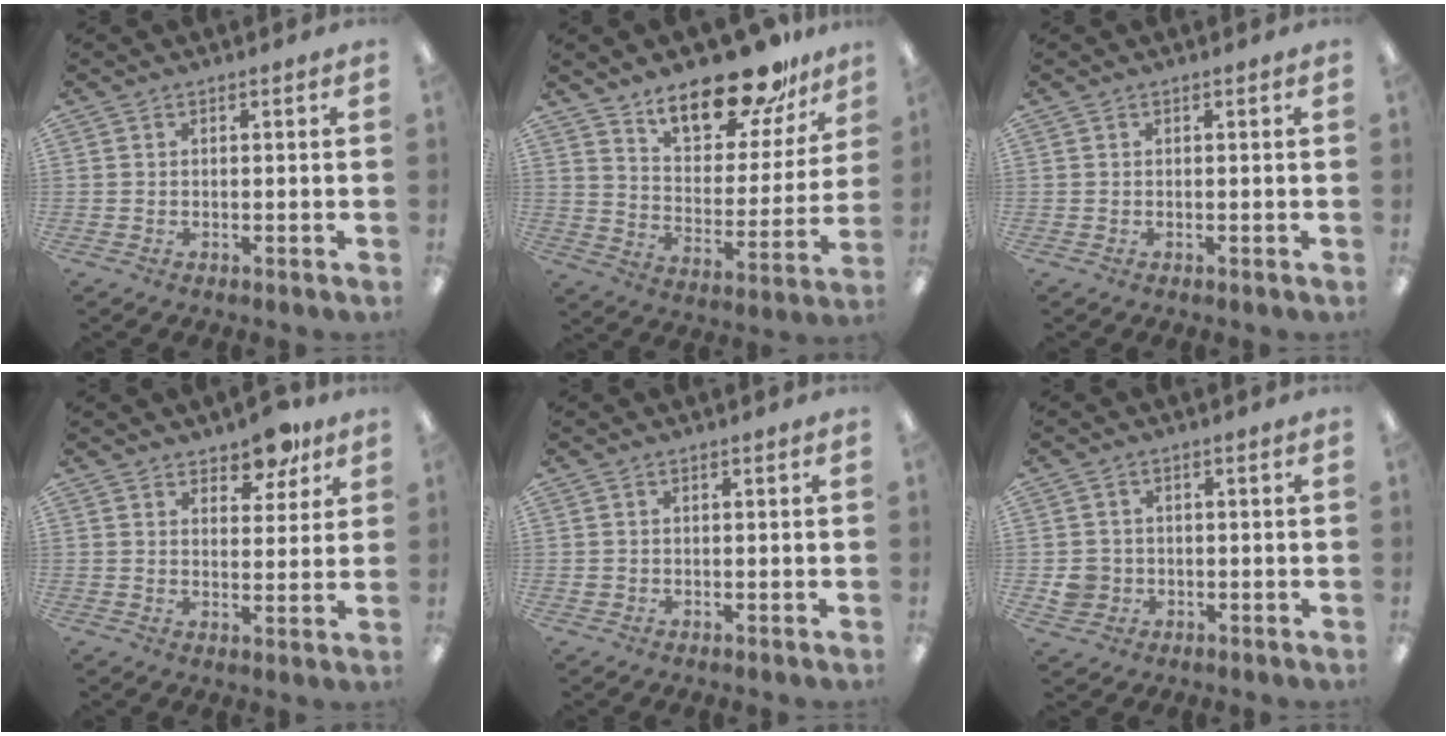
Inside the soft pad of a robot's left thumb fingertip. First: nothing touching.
{"total": 19.8, "force": [15.8, 7.1, 9.5], "torque": [-0.149, -0.109, 0.271]}
{"total": 0.0}
{"total": 7.8, "force": [6.2, 3.4, 3.2], "torque": [-0.023, -0.039, 0.105]}
{"total": 0.9, "force": [0.3, 0.7, 0.4], "torque": [-0.009, 0.005, 0.005]}
{"total": 4.4, "force": [-0.3, 4.2, 1.2], "torque": [-0.010, 0.004, -0.006]}